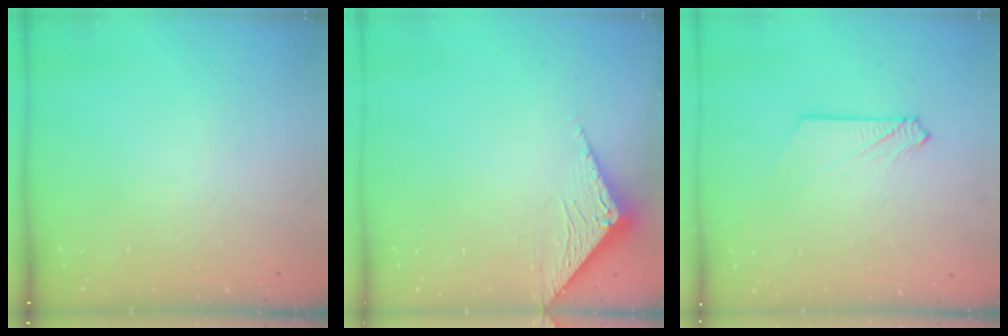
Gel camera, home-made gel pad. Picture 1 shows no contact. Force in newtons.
{"total": 3.3, "press": 3.3, "slide": 0.3}
{"total": 3.4, "press": 3.4, "slide": 0.3}